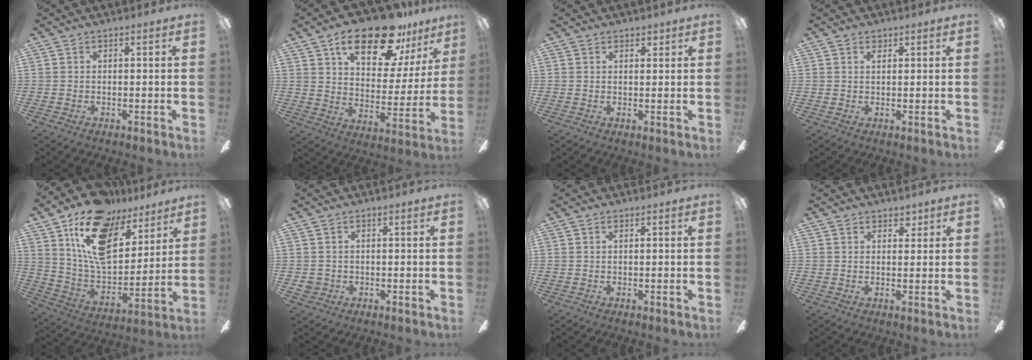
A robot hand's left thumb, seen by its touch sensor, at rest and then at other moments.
{"total": 21.1, "force": [14.0, 8.9, 13.1], "torque": [-0.207, -0.068, 0.235]}
{"total": 1.4, "force": [1.1, 0.7, 0.4], "torque": [-0.001, -0.002, 0.019]}
{"total": 1.3, "force": [0.9, 0.7, 0.8], "torque": [-0.009, -0.002, 0.014]}
{"total": 19.9, "force": [11.8, 10.8, 11.7], "torque": [-0.209, -0.063, 0.210]}
{"total": 2.1, "force": [-0.1, 2.0, 0.5], "torque": [-0.012, 0.005, -0.003]}
{"total": 0.6, "force": [0.3, 0.2, 0.5], "torque": [-0.011, 0.002, 0.005]}
{"total": 2.5, "force": [1.9, 1.5, 0.9], "torque": [-0.003, -0.005, 0.032]}